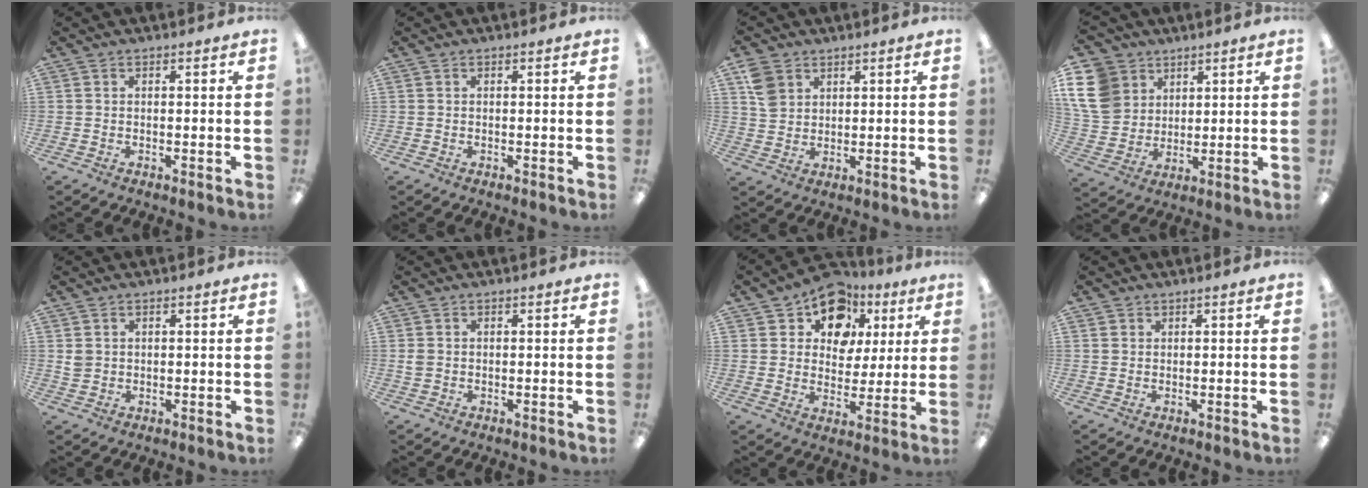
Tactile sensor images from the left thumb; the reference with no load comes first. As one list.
[{"total": 0.0}, {"total": 6.2, "force": [3.1, 4.7, 2.4], "torque": [-0.046, 0.003, 0.061]}, {"total": 13.2, "force": [5.6, 10.8, 5.1], "torque": [-0.130, -0.015, 0.111]}, {"total": 2.2, "force": [0.6, 2.1, 0.6], "torque": [-0.005, 0.000, 0.009]}, {"total": 1.6, "force": [0.1, 1.3, 0.8], "torque": [-0.017, 0.004, 0.001]}, {"total": 14.1, "force": [8.5, 9.7, 5.5], "torque": [-0.091, -0.046, 0.158]}, {"total": 1.3, "force": [0.8, 1.0, -0.1], "torque": [0.008, -0.001, 0.013]}]